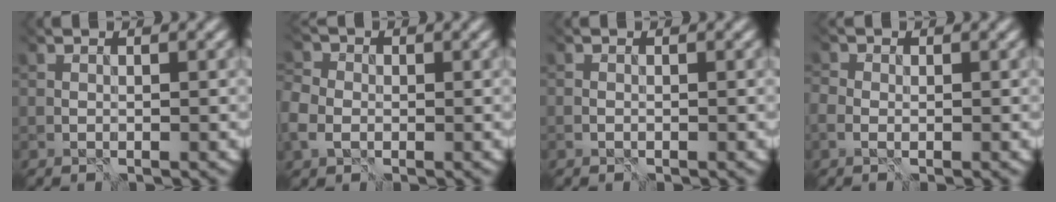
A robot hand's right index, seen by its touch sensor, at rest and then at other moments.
{"total": 4.2, "force": [-1.3, 3.5, 2.1], "torque": [-0.071, 0.013, 0.004]}
{"total": 1.5, "force": [-1.3, -0.5, -0.6], "torque": [0.008, -0.002, -0.016]}
{"total": 1.2, "force": [-0.7, 0.8, 0.5], "torque": [-0.021, 0.012, -0.006]}